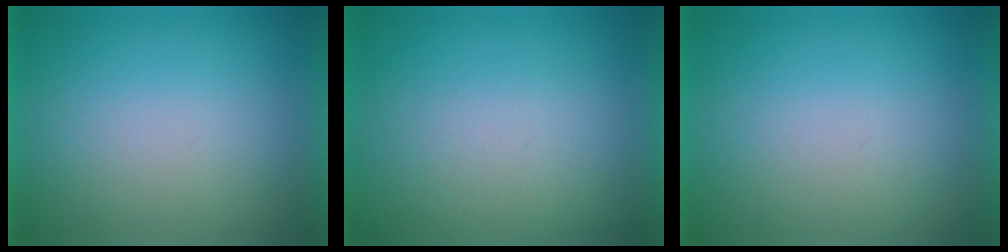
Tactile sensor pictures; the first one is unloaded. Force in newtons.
{"total": 3.8}
{"total": 1.0}